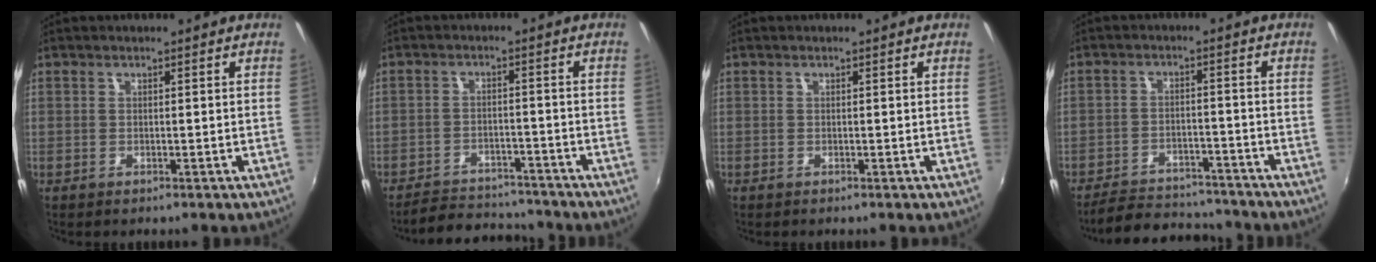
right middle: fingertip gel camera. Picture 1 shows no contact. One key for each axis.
{"total": 10.3, "fx": -9.7, "fy": 2.6, "fz": 2.5, "tx": -0.073, "ty": 0.008, "tz": -0.137}
{"total": 0.0}
{"total": 12.7, "fx": -11.6, "fy": 3.4, "fz": 3.9, "tx": -0.102, "ty": 0.006, "tz": -0.163}